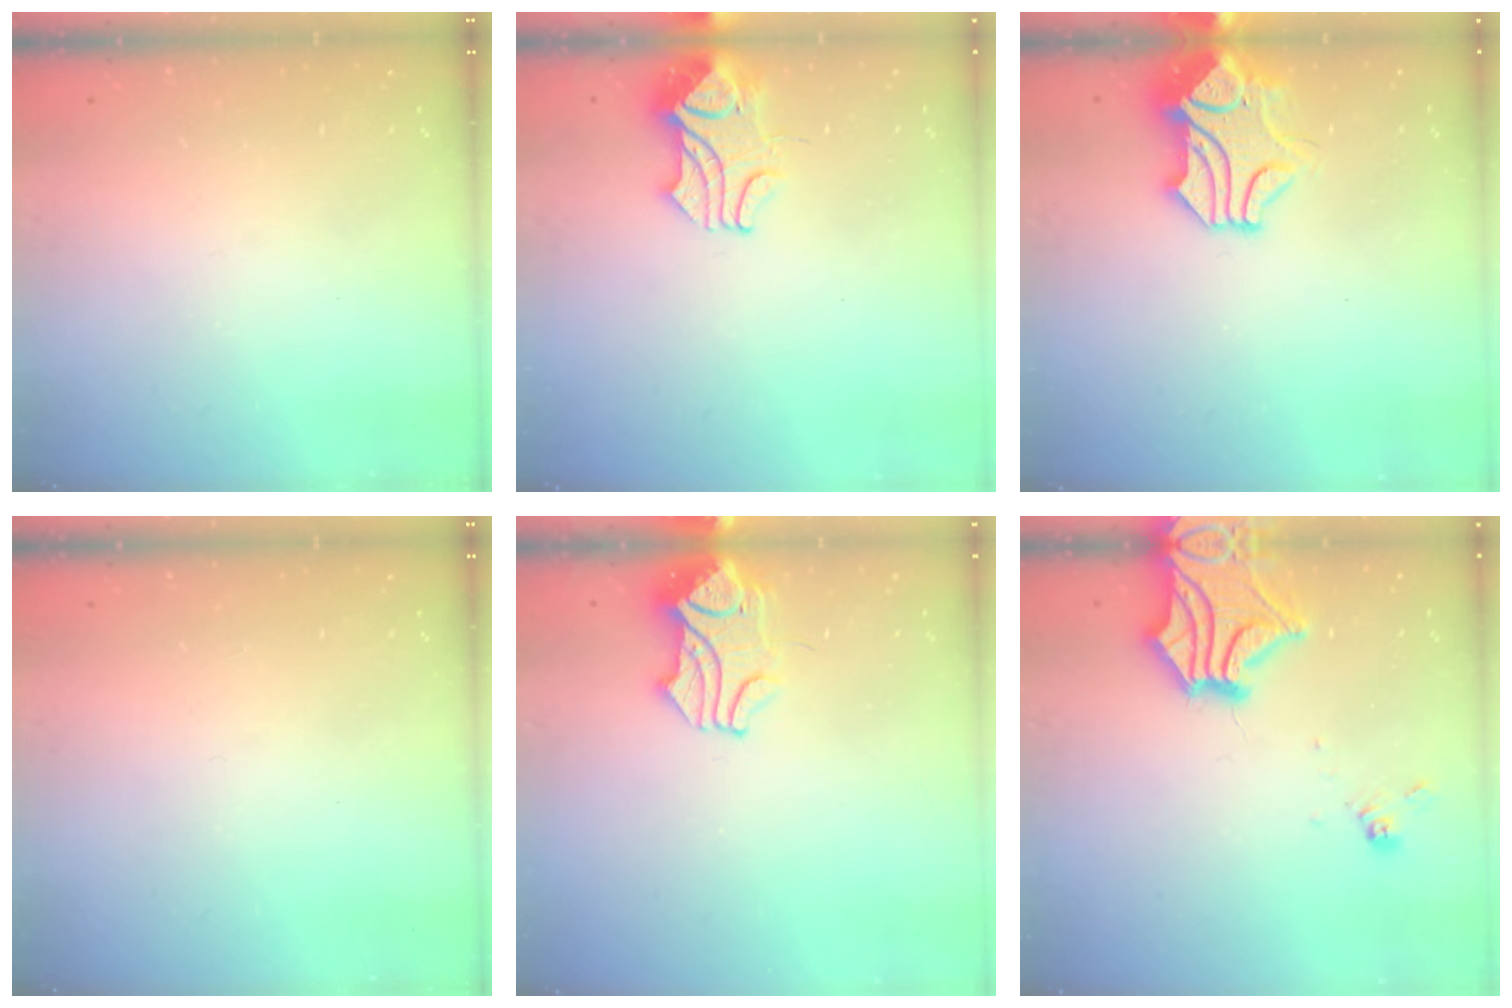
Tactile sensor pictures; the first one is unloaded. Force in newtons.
{"total": 2.3, "press": 2.1, "slide": 0.8}
{"total": 1.6, "press": 1.2, "slide": 1.1}
{"total": 0.0}
{"total": 6.0, "press": 6.0, "slide": 0.5}
{"total": 4.8, "press": 4.2, "slide": 2.4}